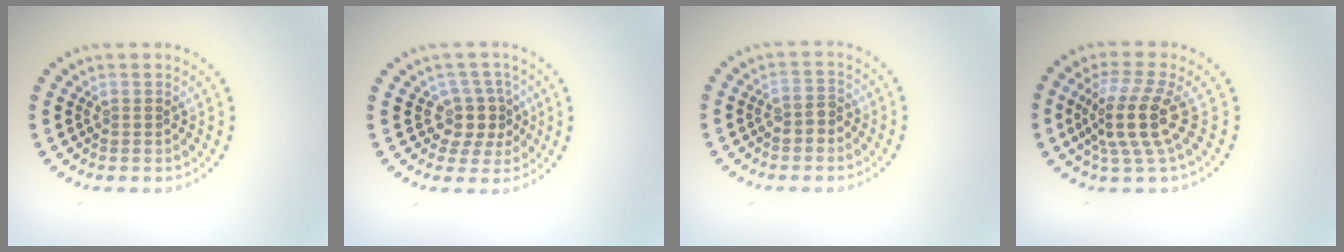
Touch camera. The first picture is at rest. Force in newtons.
{"total": 2.9, "press": 2.3, "slide": 1.8}
{"total": 1.6, "press": 1.5, "slide": 0.5}
{"total": 4.6, "press": 3.4, "slide": 3.0}